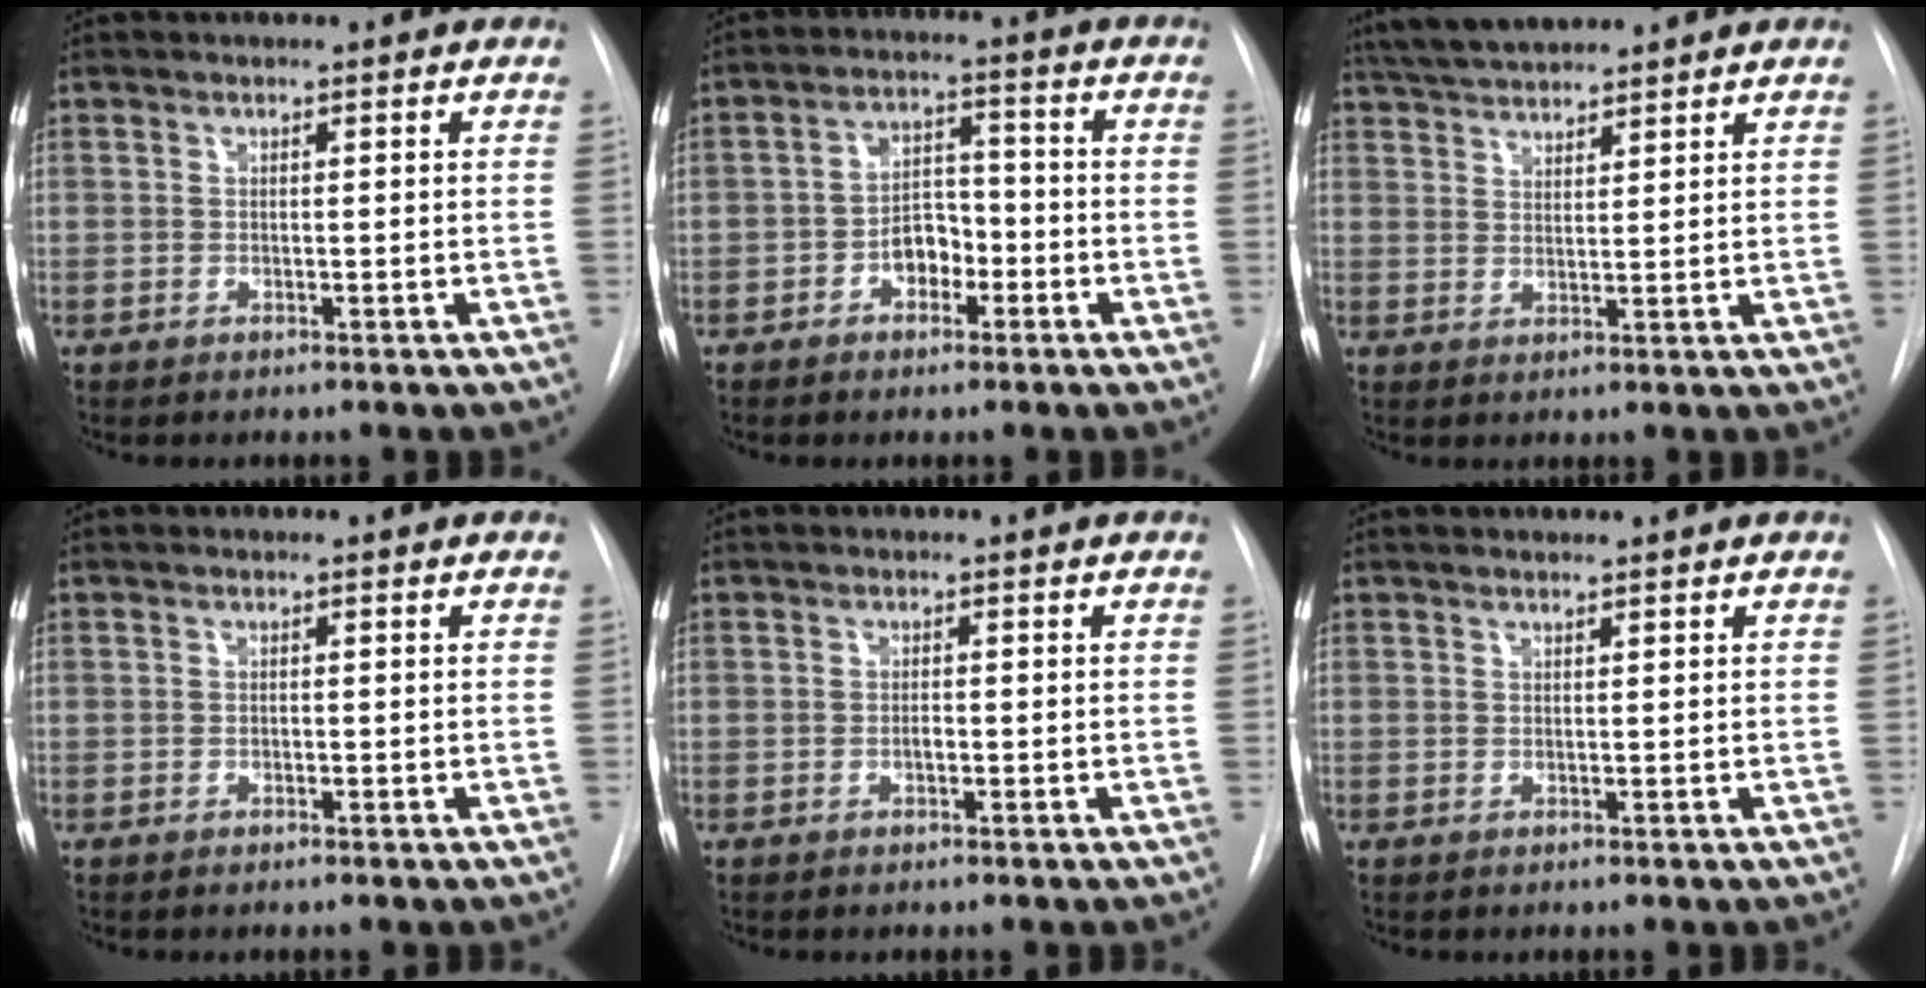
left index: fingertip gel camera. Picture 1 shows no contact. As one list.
[{"total": 5.2, "force": [-2.2, 3.3, 3.3], "torque": [-0.057, 0.019, -0.041]}, {"total": 7.8, "force": [7.2, 1.0, 2.8], "torque": [-0.052, 0.030, 0.128]}, {"total": 0.0}, {"total": 0.9, "force": [-0.3, 0.3, 0.8], "torque": [-0.016, 0.001, -0.007]}, {"total": 1.2, "force": [1.0, 0.0, 0.6], "torque": [-0.012, 0.013, 0.019]}]